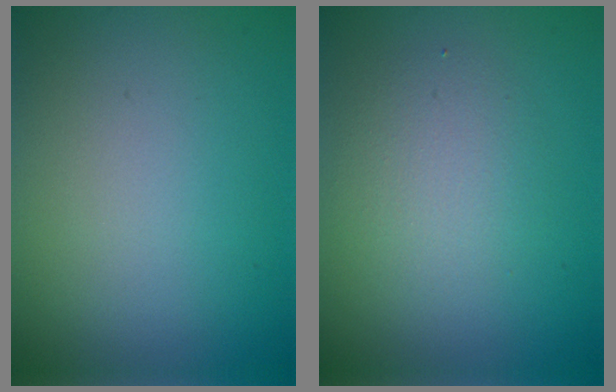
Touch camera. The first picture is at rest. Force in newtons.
{"total": 2.7, "press": 2.7, "slide": 0.1}